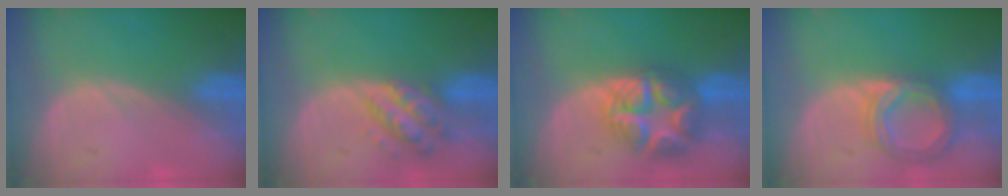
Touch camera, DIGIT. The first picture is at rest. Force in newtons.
{"total": 6.3, "press": 5.7, "slide": 2.7}
{"total": 8.9, "press": 8.9, "slide": 0.4}
{"total": 6.8, "press": 6.2, "slide": 2.6}